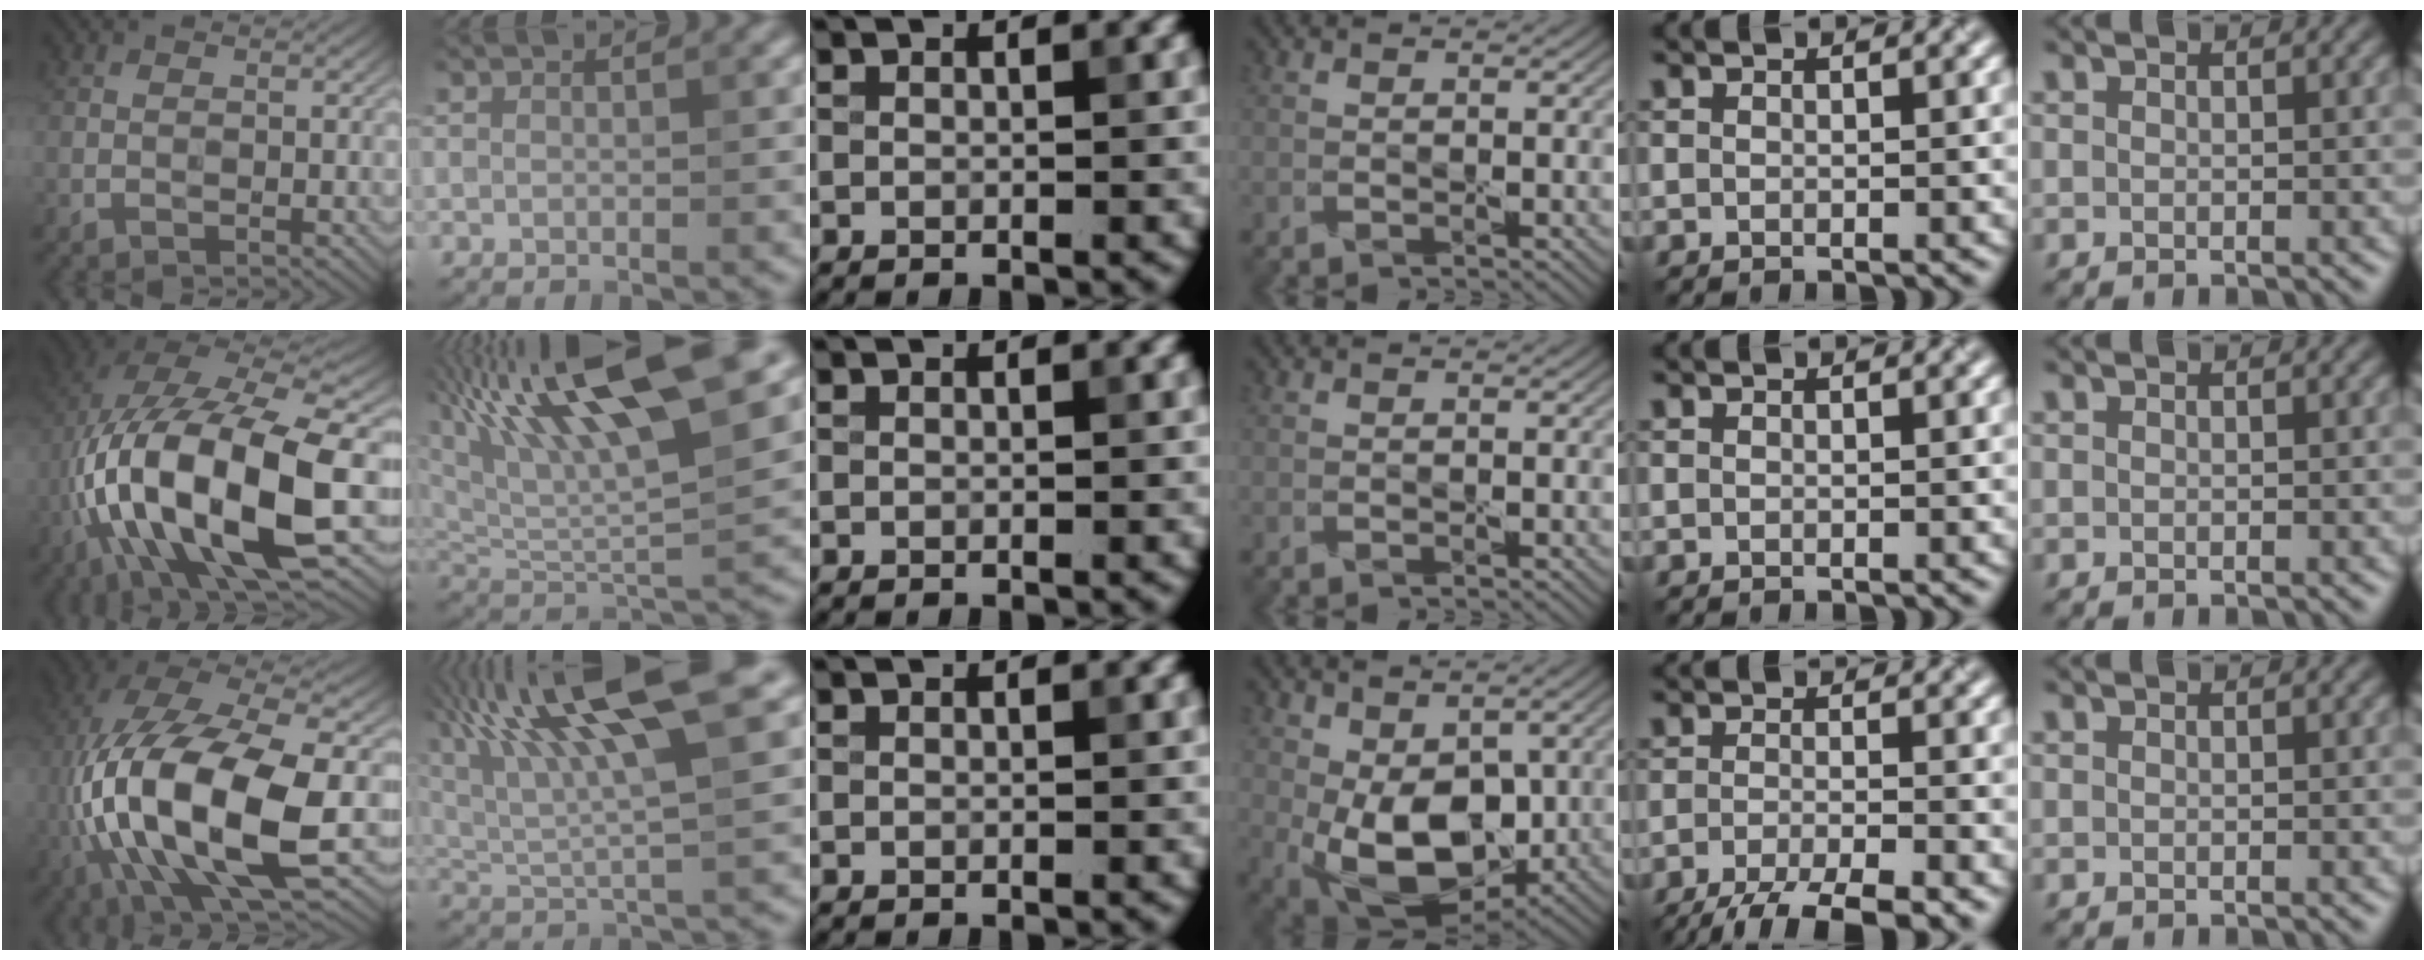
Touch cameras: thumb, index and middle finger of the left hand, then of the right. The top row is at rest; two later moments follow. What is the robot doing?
{"motion": "peel", "object": "tape"}